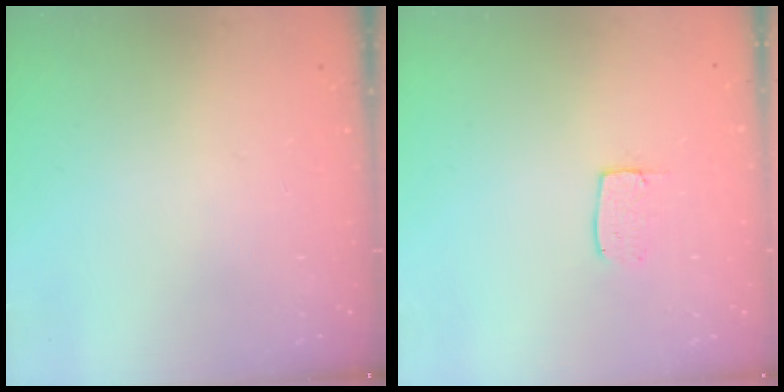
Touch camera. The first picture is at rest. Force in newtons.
{"total": 4.4, "press": 4.4, "slide": 0.3}